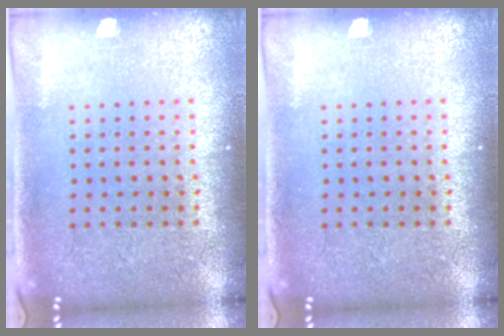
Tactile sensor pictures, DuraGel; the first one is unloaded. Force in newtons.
{"total": 0.0}